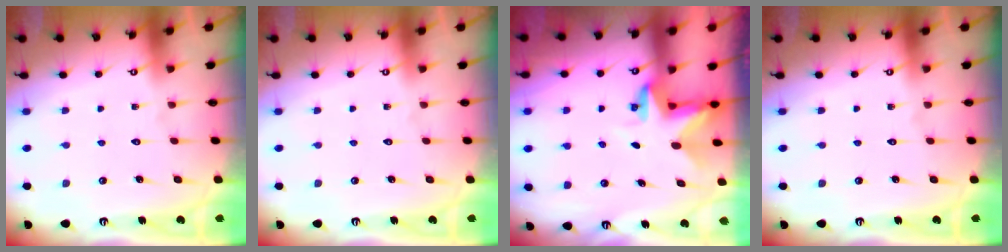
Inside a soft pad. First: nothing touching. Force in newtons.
{"total": 0.0}
{"total": 3.1, "press": 3.1, "slide": 0.1}
{"total": 0.0}